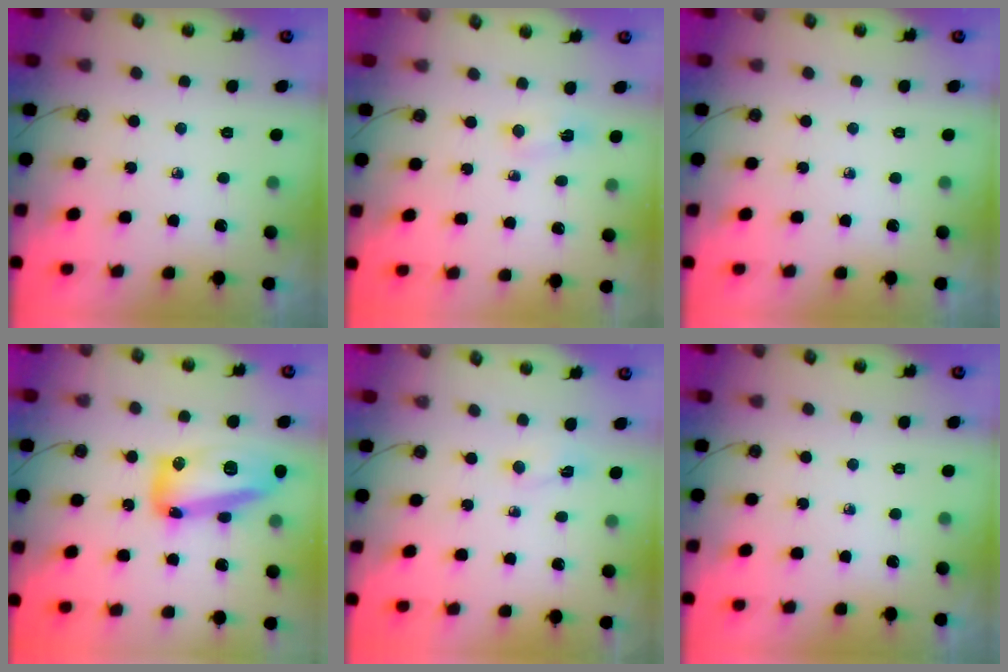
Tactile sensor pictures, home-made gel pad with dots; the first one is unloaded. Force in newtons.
{"total": 16.8, "press": 4.4, "slide": 16.2}
{"total": 0.0}
{"total": 16.4, "press": 16.3, "slide": 1.3}
{"total": 2.0, "press": 1.9, "slide": 0.6}
{"total": 0.0}